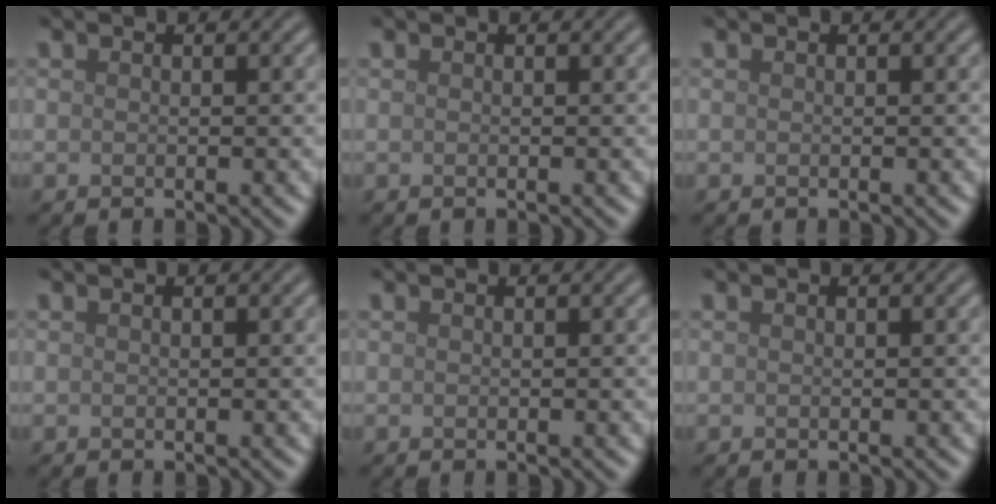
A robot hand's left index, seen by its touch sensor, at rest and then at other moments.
{"total": 0.0}
{"total": 0.0}
{"total": 0.0}
{"total": 0.0}
{"total": 0.0}